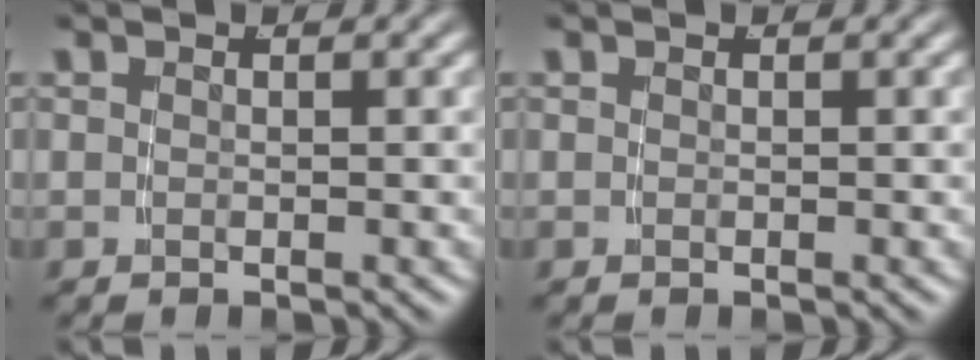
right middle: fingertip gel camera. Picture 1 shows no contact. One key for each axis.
{"total": 0.0}